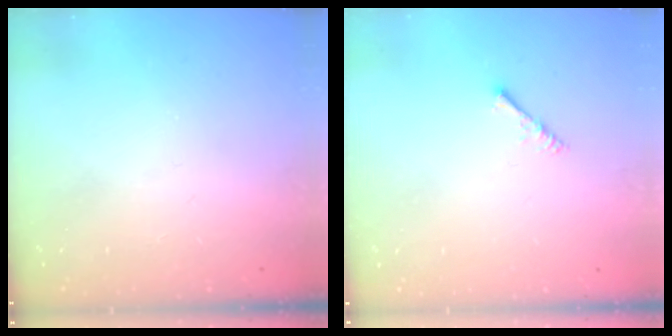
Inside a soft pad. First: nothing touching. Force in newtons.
{"total": 2.2, "press": 2.1, "slide": 0.5}